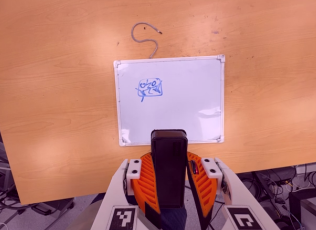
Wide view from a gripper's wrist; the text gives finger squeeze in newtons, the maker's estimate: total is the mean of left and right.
{"total": 9.6, "left": 8.1, "right": 11.2}